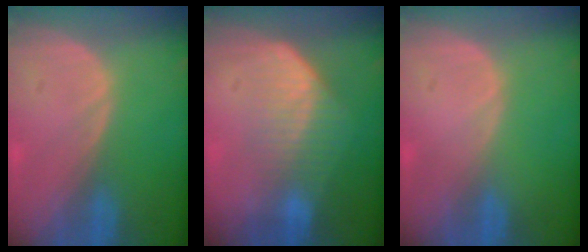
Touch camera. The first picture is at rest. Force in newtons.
{"total": 7.5, "press": 6.2, "slide": 4.1}
{"total": 0.0}